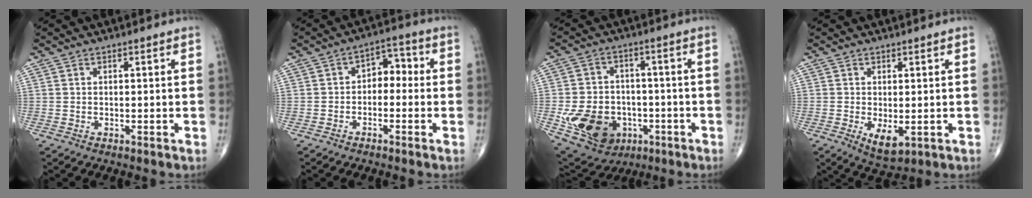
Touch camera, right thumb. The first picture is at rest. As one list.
[{"total": 4.6, "force": [-0.9, 3.2, 3.2], "torque": [-0.026, 0.031, -0.028]}, {"total": 14.8, "force": [-4.3, 11.5, 8.4], "torque": [-0.126, 0.014, -0.056]}, {"total": 4.7, "force": [-1.0, 2.3, 4.0], "torque": [-0.064, -0.014, -0.005]}]